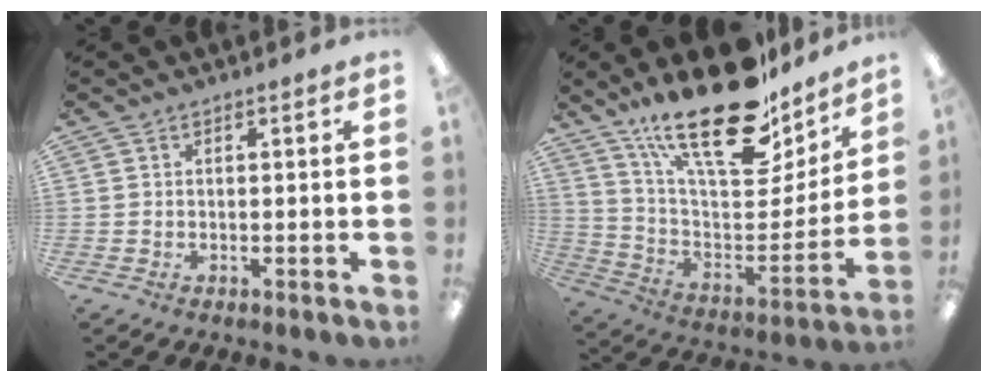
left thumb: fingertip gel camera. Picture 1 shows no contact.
{"total": 27.1, "force": [19.2, 10.4, 16.0], "torque": [-0.247, -0.116, 0.330]}